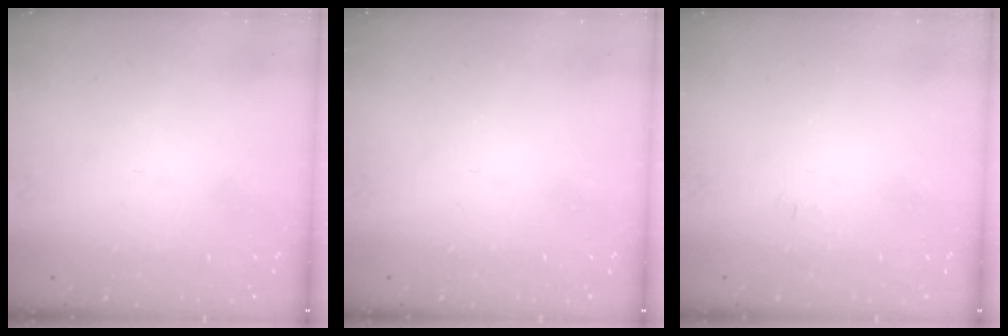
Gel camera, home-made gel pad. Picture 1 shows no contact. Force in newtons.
{"total": 0.0}
{"total": 3.1, "press": 3.1, "slide": 0.5}